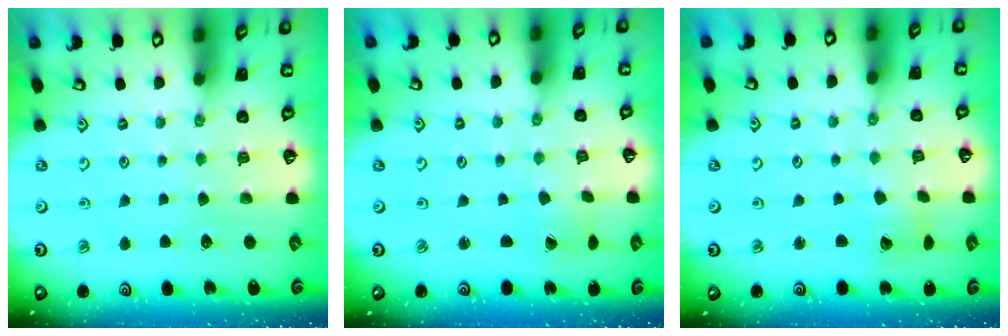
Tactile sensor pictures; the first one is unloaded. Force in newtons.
{"total": 0.7, "press": 0.7, "slide": 0.1}
{"total": 4.9, "press": 4.9, "slide": 0.6}